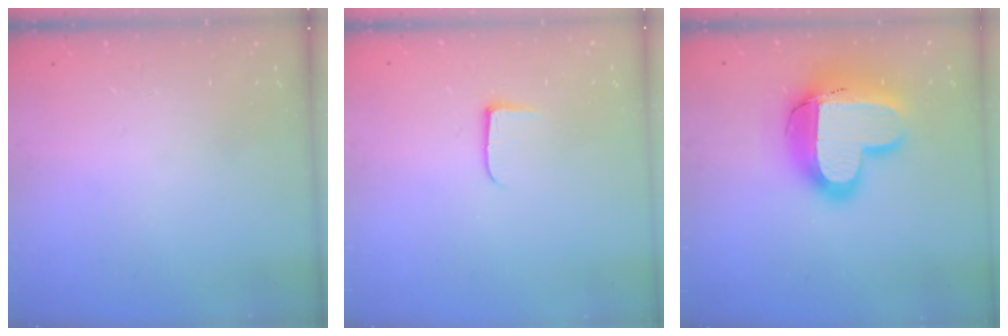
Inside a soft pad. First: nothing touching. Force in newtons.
{"total": 5.0, "press": 5.0, "slide": 0.5}
{"total": 18.9, "press": 18.9, "slide": 1.6}